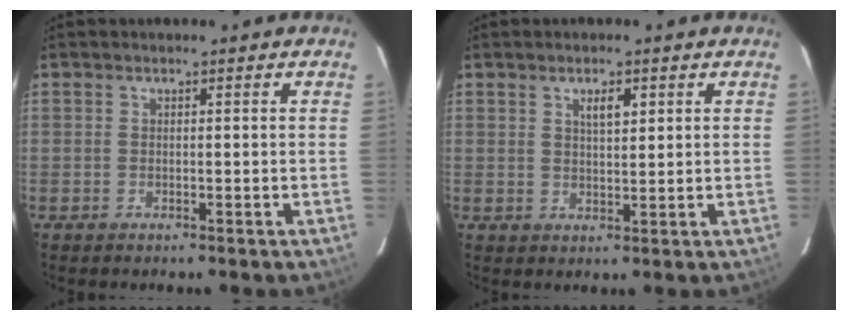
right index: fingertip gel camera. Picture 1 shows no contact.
{"total": 3.1, "force": [1.4, 1.1, 2.5], "torque": [-0.040, 0.003, 0.025]}